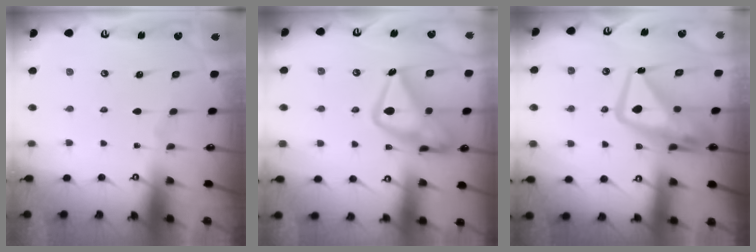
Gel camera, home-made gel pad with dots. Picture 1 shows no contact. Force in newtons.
{"total": 19.6, "press": 19.6, "slide": 1.5}
{"total": 12.0, "press": 11.9, "slide": 1.2}